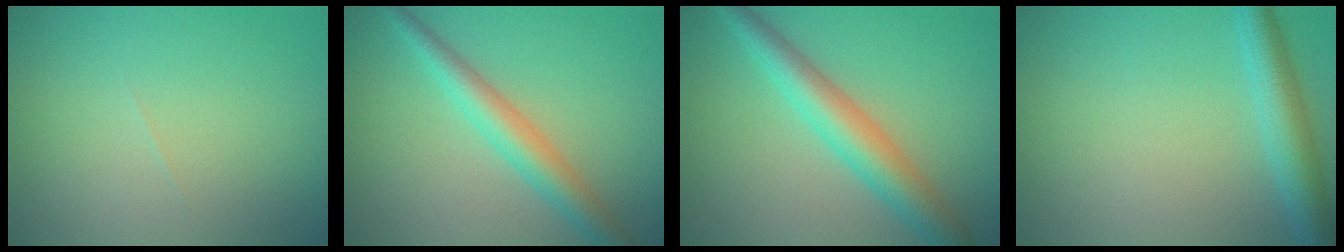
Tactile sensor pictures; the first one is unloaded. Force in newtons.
{"total": 3.8, "press": 3.8, "slide": 0.1}
{"total": 4.7, "press": 4.7, "slide": 0.1}
{"total": 3.8, "press": 3.8, "slide": 0.2}